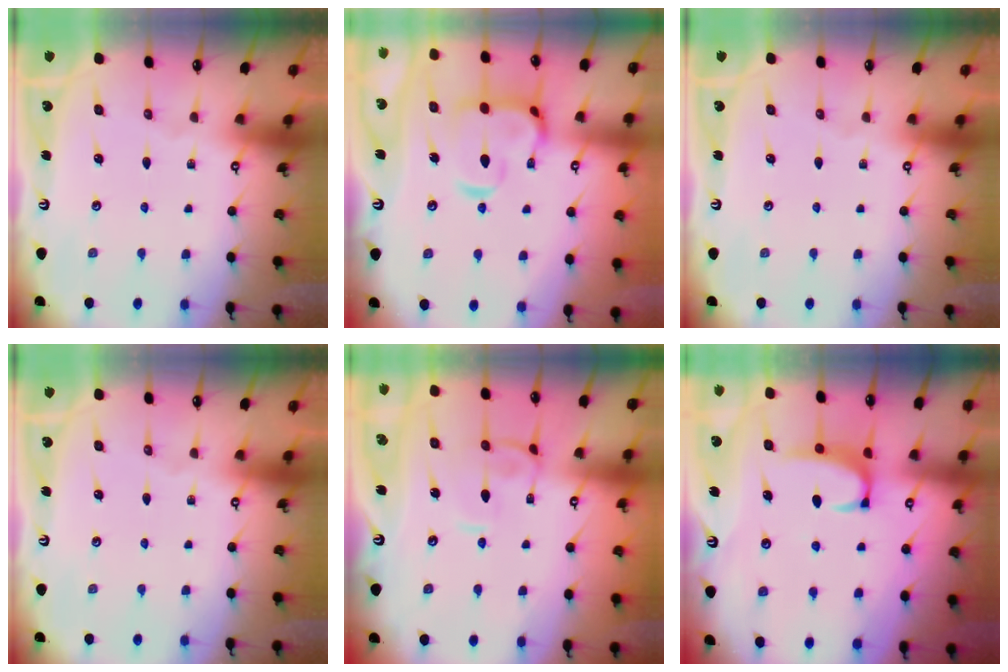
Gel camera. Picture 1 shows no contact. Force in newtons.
{"total": 7.3, "press": 7.2, "slide": 1.6}
{"total": 0.0}
{"total": 0.0}
{"total": 1.5, "press": 1.4, "slide": 0.5}
{"total": 2.3, "press": 2.3, "slide": 0.6}